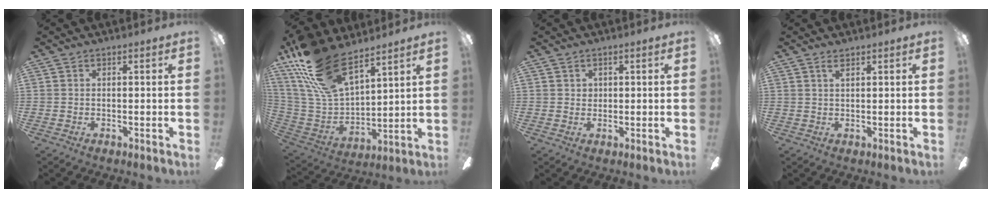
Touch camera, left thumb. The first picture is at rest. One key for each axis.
{"total": 21.9, "fx": 15.7, "fy": 9.2, "fz": 12.3, "tx": -0.286, "ty": -0.091, "tz": 0.285}
{"total": 1.6, "fx": 1.1, "fy": 1.1, "fz": 0.2, "tx": 0.003, "ty": -0.002, "tz": 0.020}
{"total": 1.7, "fx": 1.3, "fy": 0.5, "fz": 1.1, "tx": -0.024, "ty": 0.002, "tz": 0.023}